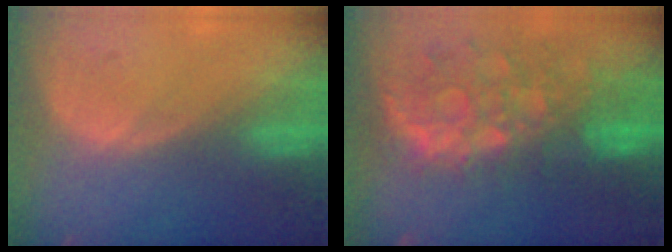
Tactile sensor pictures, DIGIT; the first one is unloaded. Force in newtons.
{"total": 11.2, "press": 9.8, "slide": 5.5}